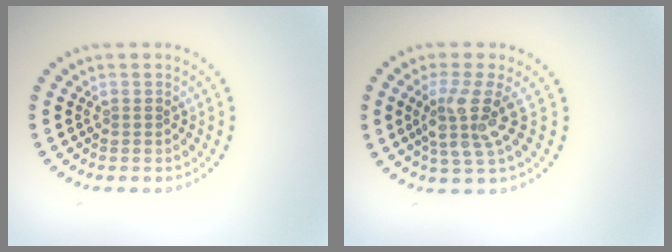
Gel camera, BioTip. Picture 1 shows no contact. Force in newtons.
{"total": 3.8, "press": 2.9, "slide": 2.5}